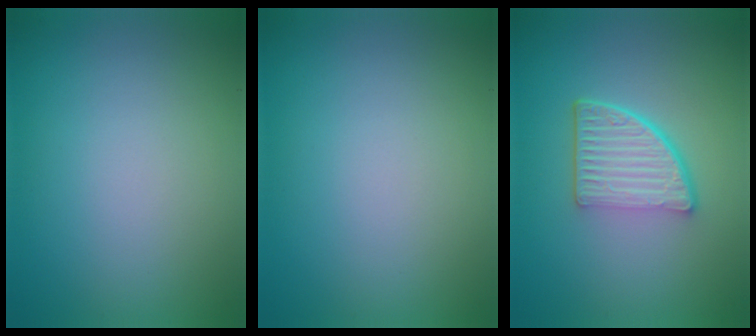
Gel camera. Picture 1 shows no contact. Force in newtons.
{"total": 0.0}
{"total": 5.5, "press": 3.7, "slide": 4.1}